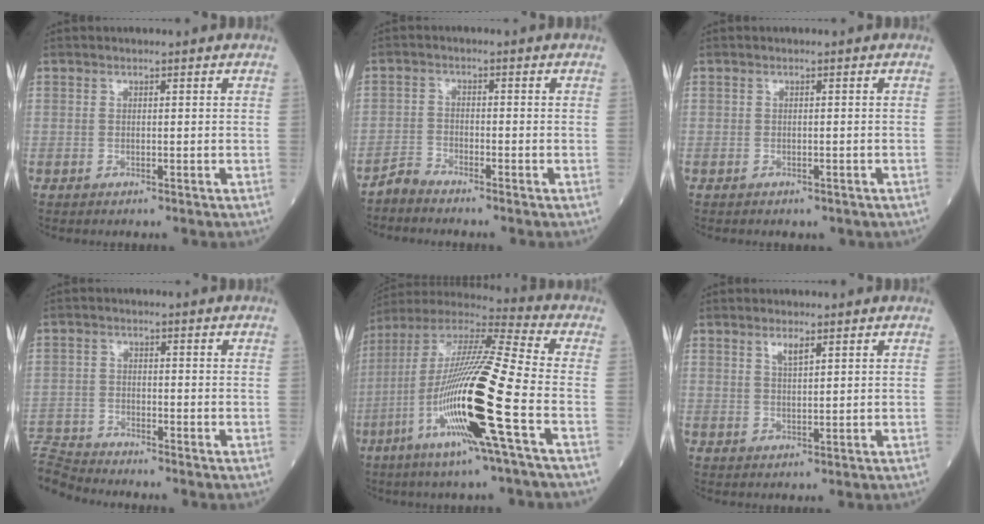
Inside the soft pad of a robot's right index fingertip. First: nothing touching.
{"total": 2.3, "force": [-2.3, 0.1, 0.0], "torque": [0.001, -0.009, -0.047]}
{"total": 1.6, "force": [-1.3, 0.8, 0.6], "torque": [-0.008, -0.001, -0.011]}
{"total": 5.8, "force": [-5.8, -0.7, -0.6], "torque": [0.005, 0.000, -0.113]}
{"total": 21.2, "force": [-6.6, -0.2, 20.2], "torque": [-0.414, -0.028, -0.135]}
{"total": 2.2, "force": [1.4, 0.4, 1.6], "torque": [-0.034, -0.001, 0.027]}